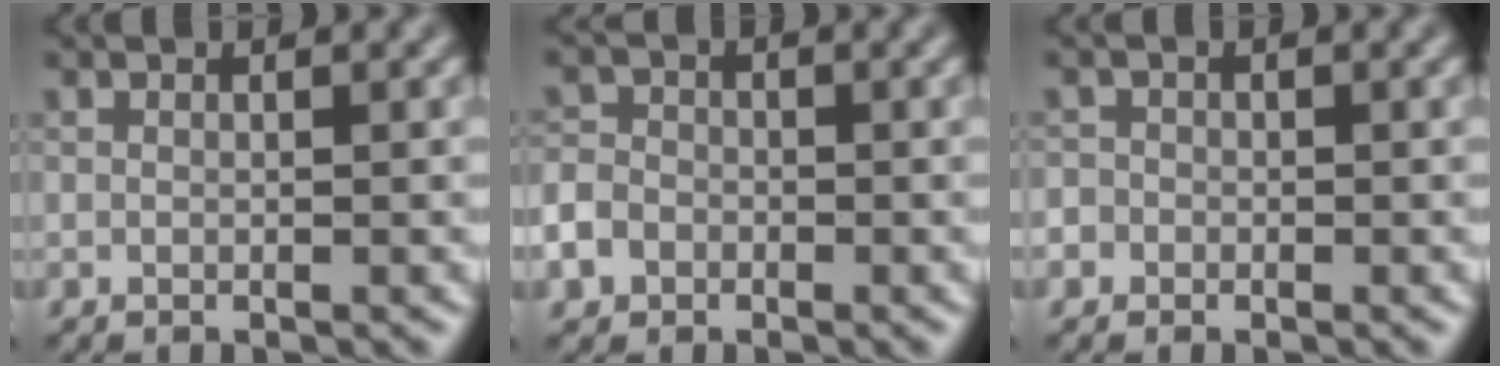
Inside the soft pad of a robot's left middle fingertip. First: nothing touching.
{"total": 3.4, "force": [-2.0, 2.6, 1.0], "torque": [-0.018, -0.003, -0.037]}
{"total": 1.4, "force": [-0.9, 1.1, -0.1], "torque": [0.001, 0.008, -0.013]}